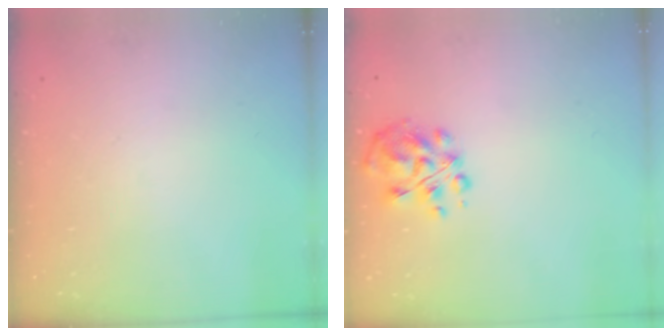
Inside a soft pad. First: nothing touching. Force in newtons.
{"total": 8.3, "press": 8.1, "slide": 1.9}